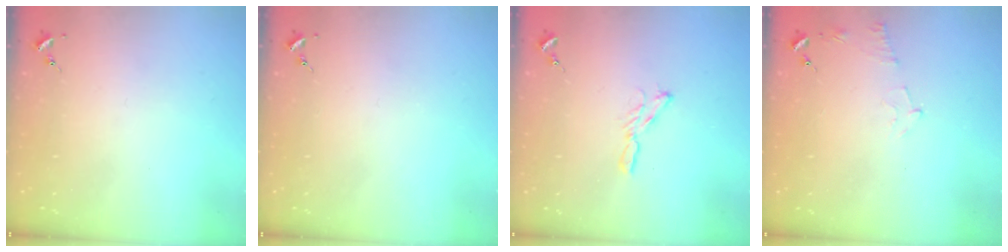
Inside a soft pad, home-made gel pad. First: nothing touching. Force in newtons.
{"total": 0.0}
{"total": 5.7, "press": 5.7, "slide": 0.3}
{"total": 4.7, "press": 4.5, "slide": 1.4}